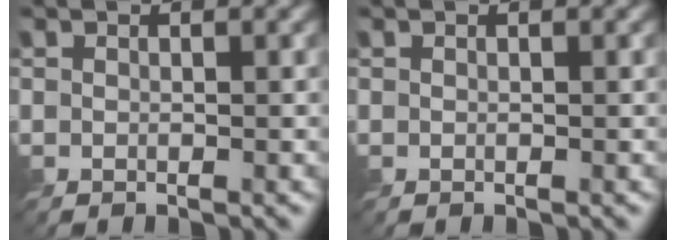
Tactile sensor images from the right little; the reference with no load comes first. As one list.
[{"total": 0.0}]